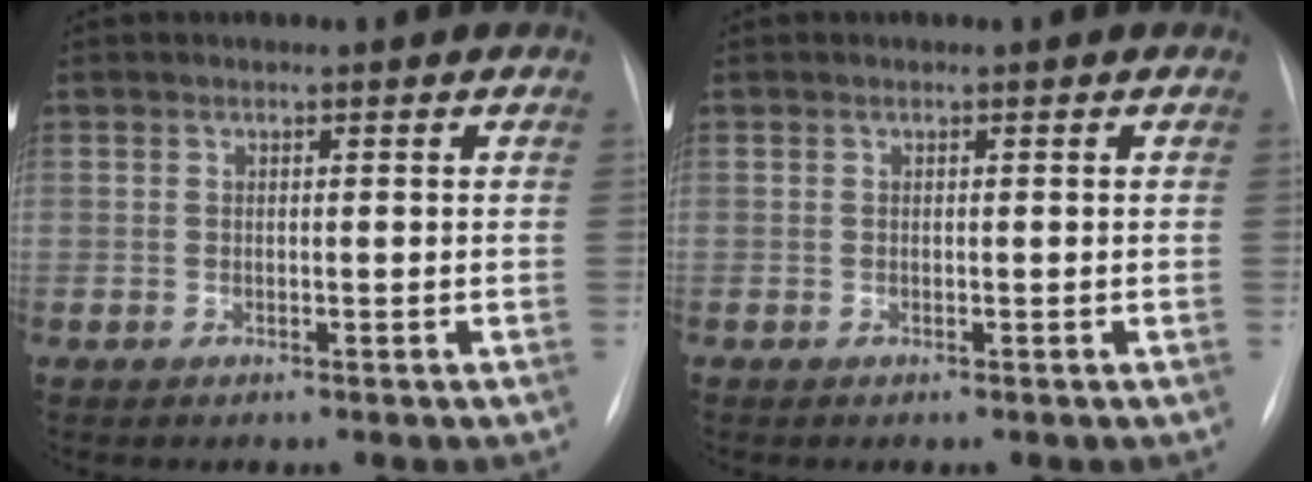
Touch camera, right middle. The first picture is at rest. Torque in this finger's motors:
{"motor_torque": [-0.14, -0.01, -0.01, 0.00]}